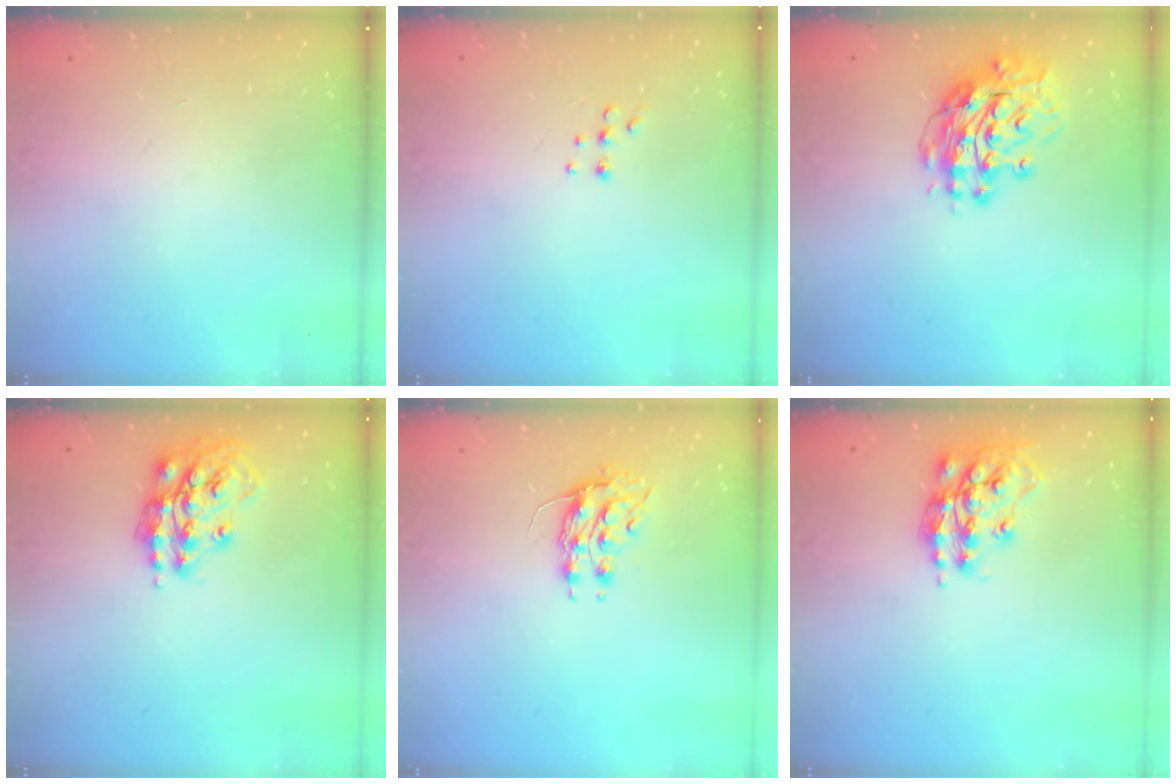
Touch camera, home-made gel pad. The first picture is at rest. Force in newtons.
{"total": 5.5, "press": 5.4, "slide": 1.0}
{"total": 13.7, "press": 13.6, "slide": 1.5}
{"total": 15.1, "press": 15.0, "slide": 1.0}
{"total": 8.1, "press": 8.1, "slide": 0.7}
{"total": 14.5, "press": 14.5, "slide": 1.0}